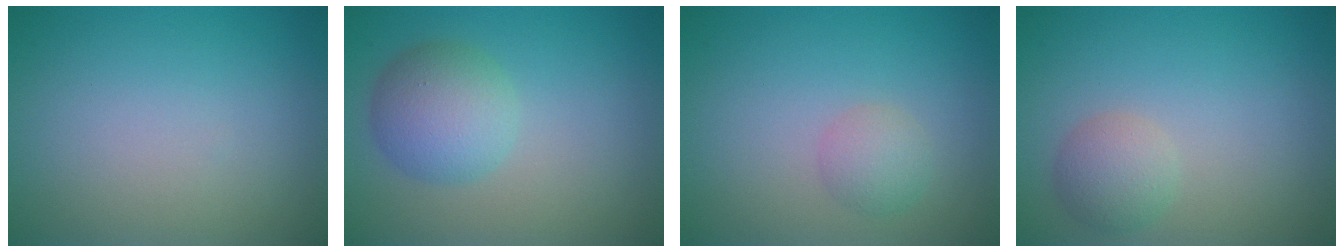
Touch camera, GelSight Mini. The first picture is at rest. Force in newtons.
{"total": 4.4, "press": 4.4, "slide": 0.0}
{"total": 1.8, "press": 1.8, "slide": 0.0}
{"total": 2.3, "press": 2.3, "slide": 0.2}